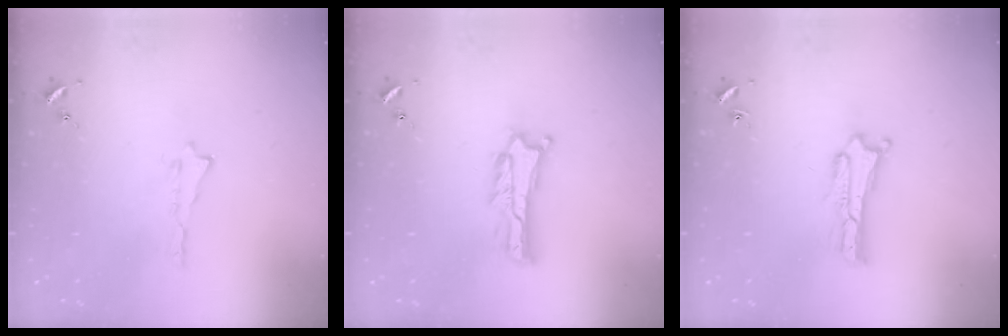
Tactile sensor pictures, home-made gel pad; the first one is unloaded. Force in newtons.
{"total": 2.0, "press": 2.0, "slide": 0.3}
{"total": 0.9, "press": 0.9, "slide": 0.2}